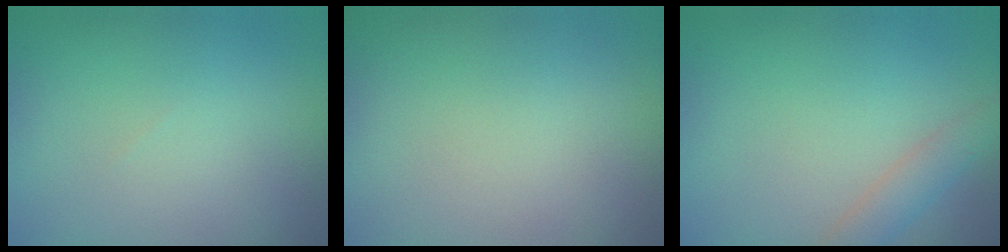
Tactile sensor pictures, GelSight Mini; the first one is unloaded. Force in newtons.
{"total": 0.0}
{"total": 2.1, "press": 2.1, "slide": 0.2}